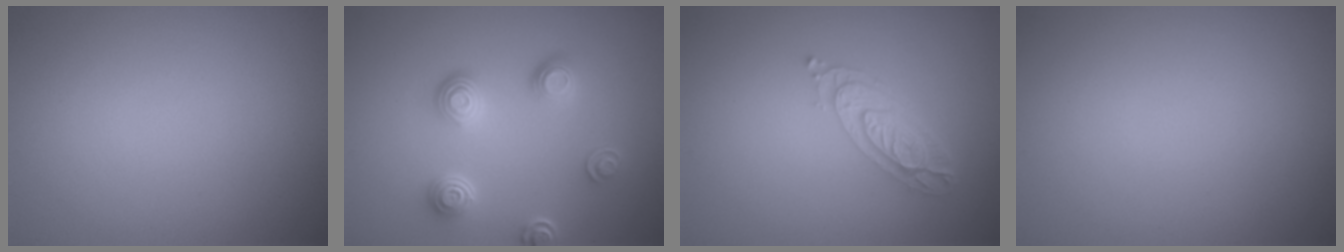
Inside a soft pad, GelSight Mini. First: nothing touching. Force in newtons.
{"total": 3.7, "press": 2.9, "slide": 2.3}
{"total": 3.6, "press": 2.7, "slide": 2.4}
{"total": 0.0}